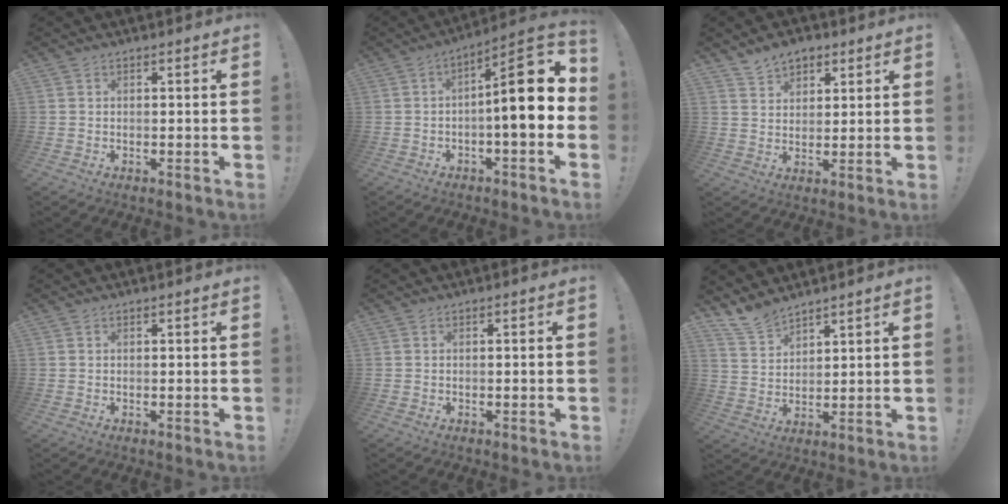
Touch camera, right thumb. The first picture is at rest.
{"total": 15.2, "force": [0.4, 4.2, 14.6], "torque": [-0.205, 0.000, 0.000]}
{"total": 6.7, "force": [4.8, 4.2, 1.8], "torque": [-0.028, -0.025, 0.092]}
{"total": 0.0}
{"total": 0.8, "force": [-0.5, -0.2, 0.6], "torque": [-0.020, 0.003, -0.008]}
{"total": 7.1, "force": [6.6, 2.1, 1.8], "torque": [-0.044, -0.042, 0.128]}